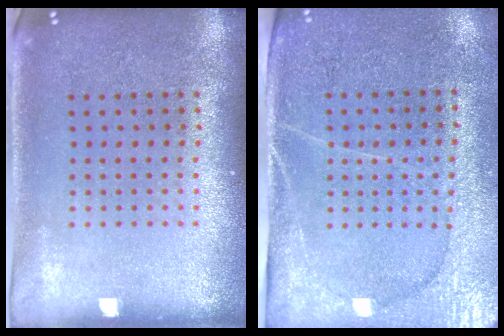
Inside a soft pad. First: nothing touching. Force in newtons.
{"total": 3.0, "press": 2.8, "slide": 1.1}